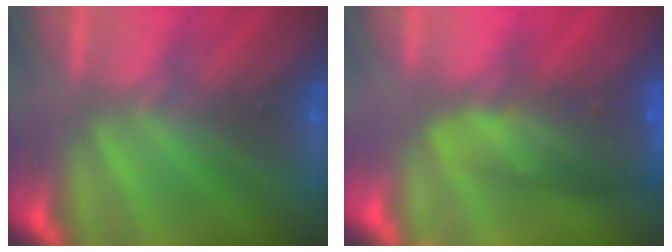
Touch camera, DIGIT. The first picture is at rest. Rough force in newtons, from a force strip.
{"total": 10.8}